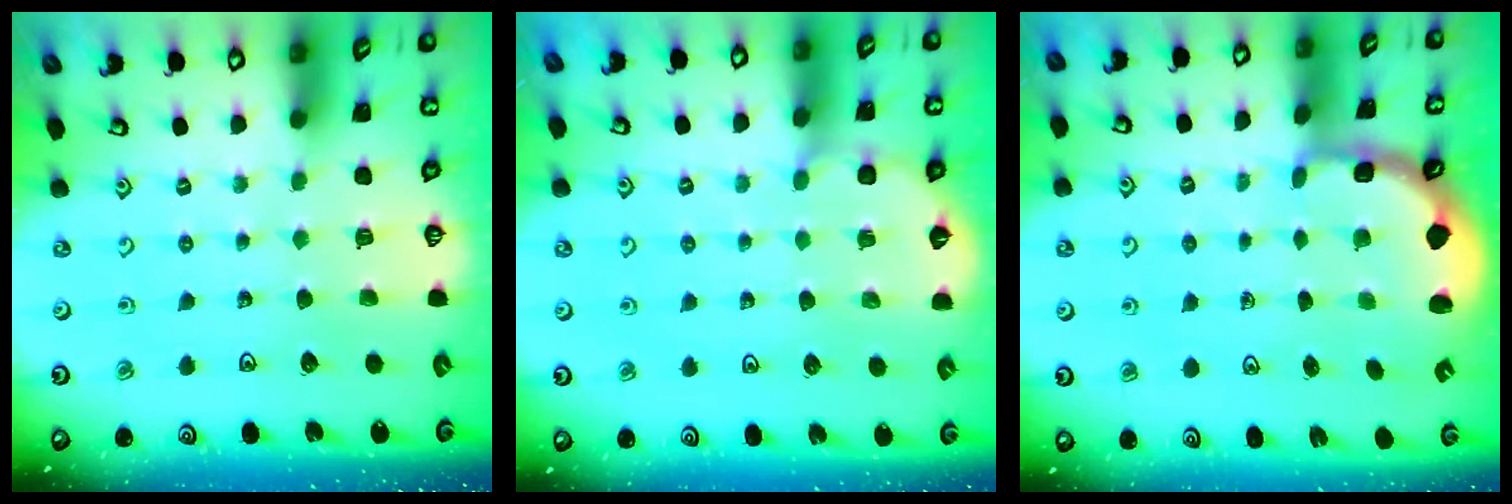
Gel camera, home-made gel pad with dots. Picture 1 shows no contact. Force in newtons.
{"total": 4.9, "press": 4.9, "slide": 0.5}
{"total": 2.4, "press": 2.1, "slide": 1.2}